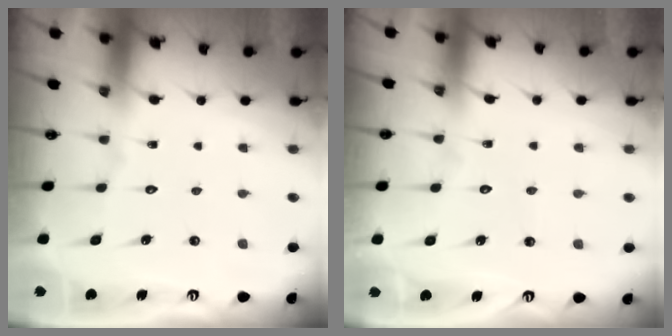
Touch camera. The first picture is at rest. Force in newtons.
{"total": 2.9, "press": 2.9, "slide": 0.3}